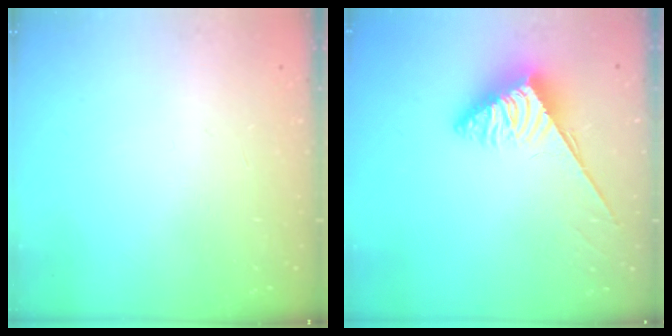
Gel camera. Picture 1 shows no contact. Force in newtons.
{"total": 3.8, "press": 3.8, "slide": 0.4}